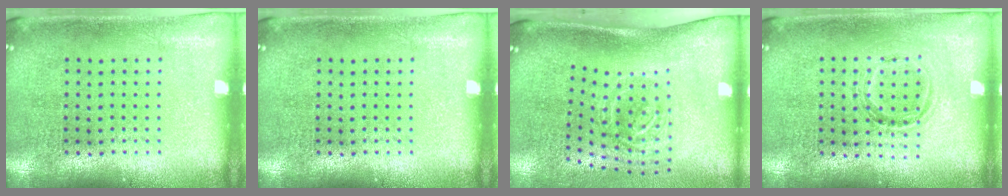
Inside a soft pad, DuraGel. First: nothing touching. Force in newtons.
{"total": 0.0}
{"total": 2.0, "press": 1.3, "slide": 1.6}
{"total": 1.1, "press": 0.9, "slide": 0.7}